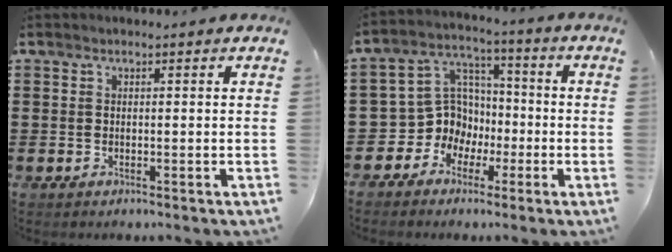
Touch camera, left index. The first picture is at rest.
{"total": 8.4, "force": [-1.9, 7.9, 1.8], "torque": [-0.078, 0.003, -0.035]}